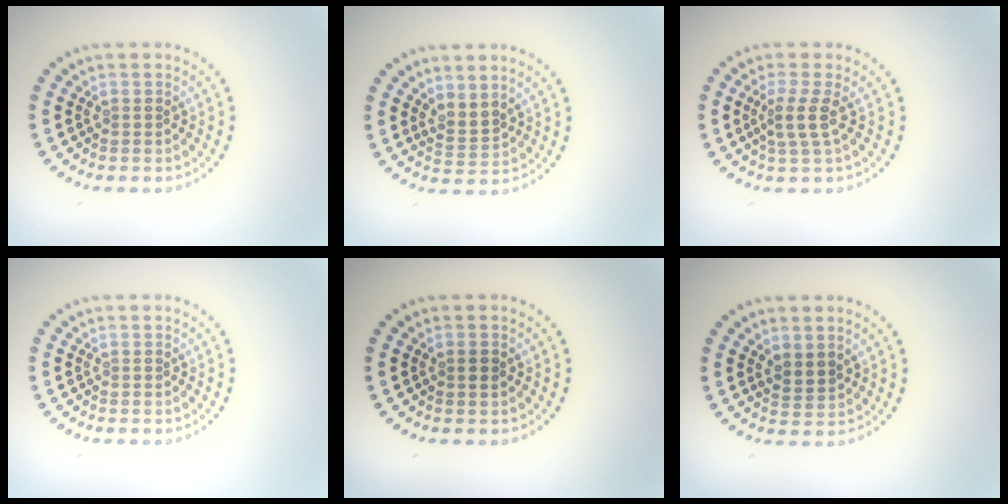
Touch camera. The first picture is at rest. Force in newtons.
{"total": 1.8, "press": 1.4, "slide": 1.2}
{"total": 2.3, "press": 1.8, "slide": 1.4}
{"total": 0.0}
{"total": 0.9, "press": 0.8, "slide": 0.3}
{"total": 1.7, "press": 1.5, "slide": 0.8}